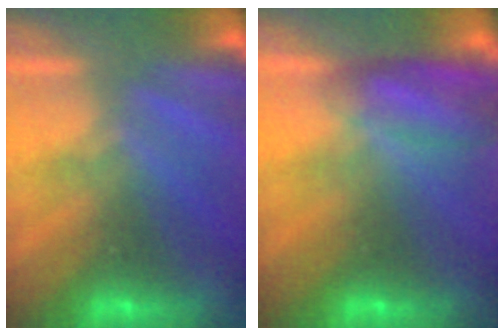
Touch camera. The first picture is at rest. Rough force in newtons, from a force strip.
{"total": 7.1}